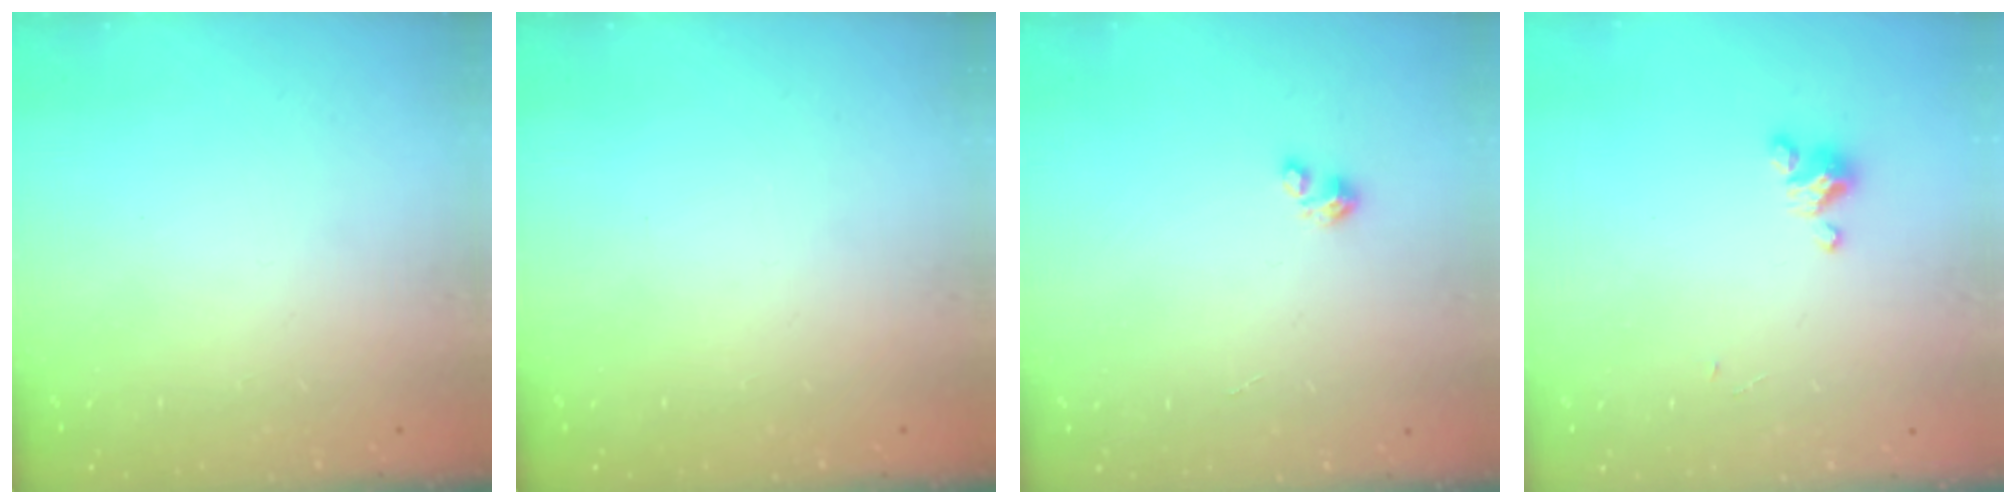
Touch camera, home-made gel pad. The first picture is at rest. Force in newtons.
{"total": 0.0}
{"total": 1.6, "press": 1.6, "slide": 0.2}
{"total": 2.3, "press": 2.2, "slide": 0.4}